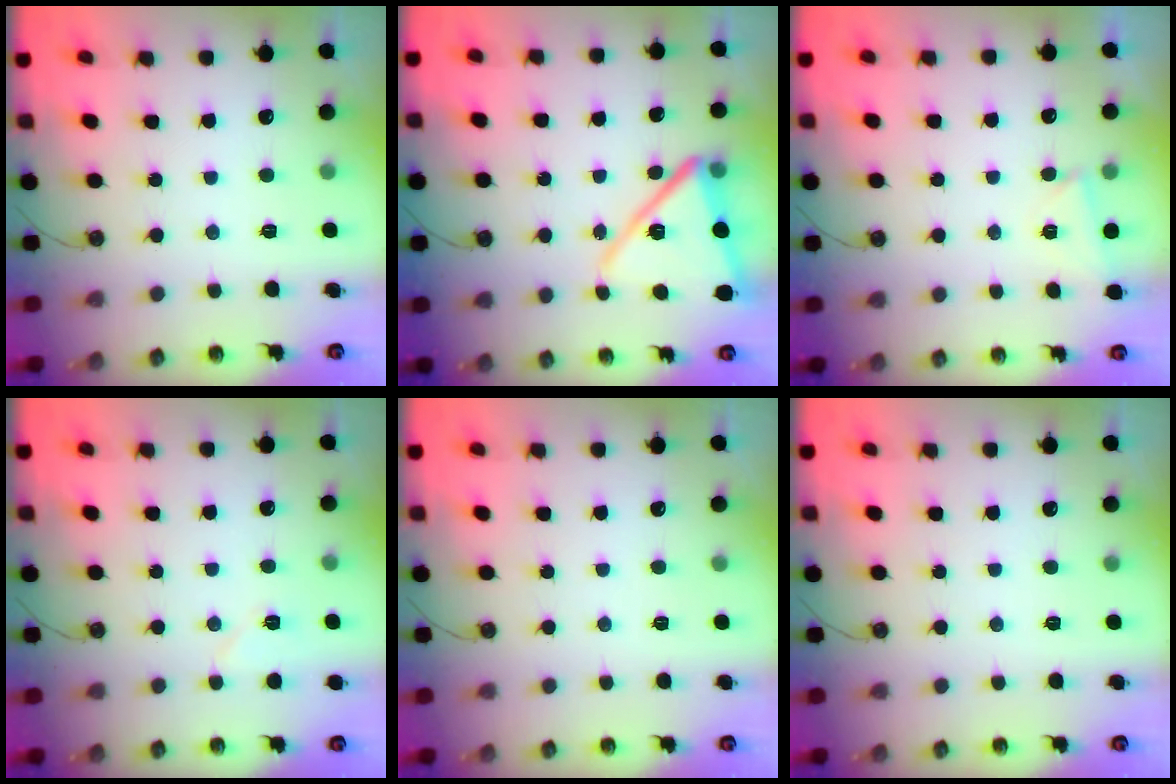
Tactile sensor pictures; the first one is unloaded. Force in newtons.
{"total": 14.8, "press": 14.6, "slide": 1.8}
{"total": 2.6, "press": 2.5, "slide": 0.3}
{"total": 6.0, "press": 5.7, "slide": 1.8}
{"total": 0.0}
{"total": 0.0}